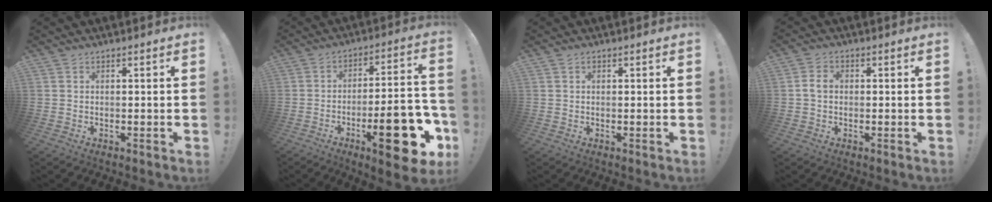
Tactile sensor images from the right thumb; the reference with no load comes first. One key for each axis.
{"total": 20.6, "fx": -9.2, "fy": 6.0, "fz": 17.4, "tx": -0.219, "ty": 0.048, "tz": -0.134}
{"total": 0.0}
{"total": 3.3, "fx": -0.4, "fy": 2.3, "fz": 2.3, "tx": -0.035, "ty": 0.007, "tz": -0.008}